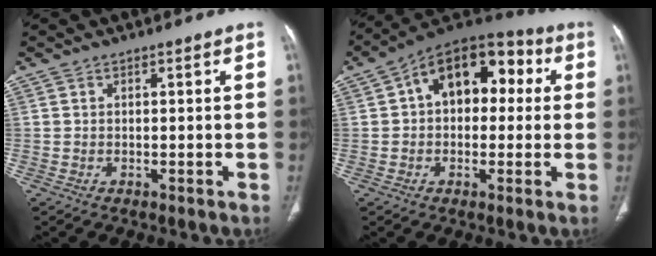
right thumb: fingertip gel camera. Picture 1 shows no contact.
{"total": 15.7, "force": [3.0, 10.1, 11.7], "torque": [-0.119, 0.041, 0.033]}